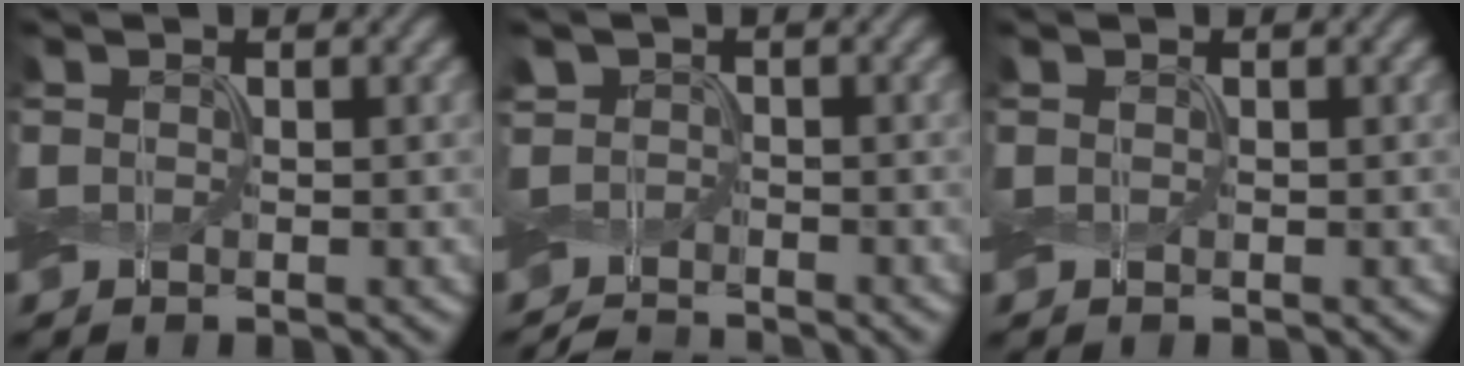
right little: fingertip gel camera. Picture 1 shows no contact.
{"total": 2.6, "force": [-2.3, 1.2, 0.4], "torque": [-0.003, -0.004, -0.058]}
{"total": 0.0}